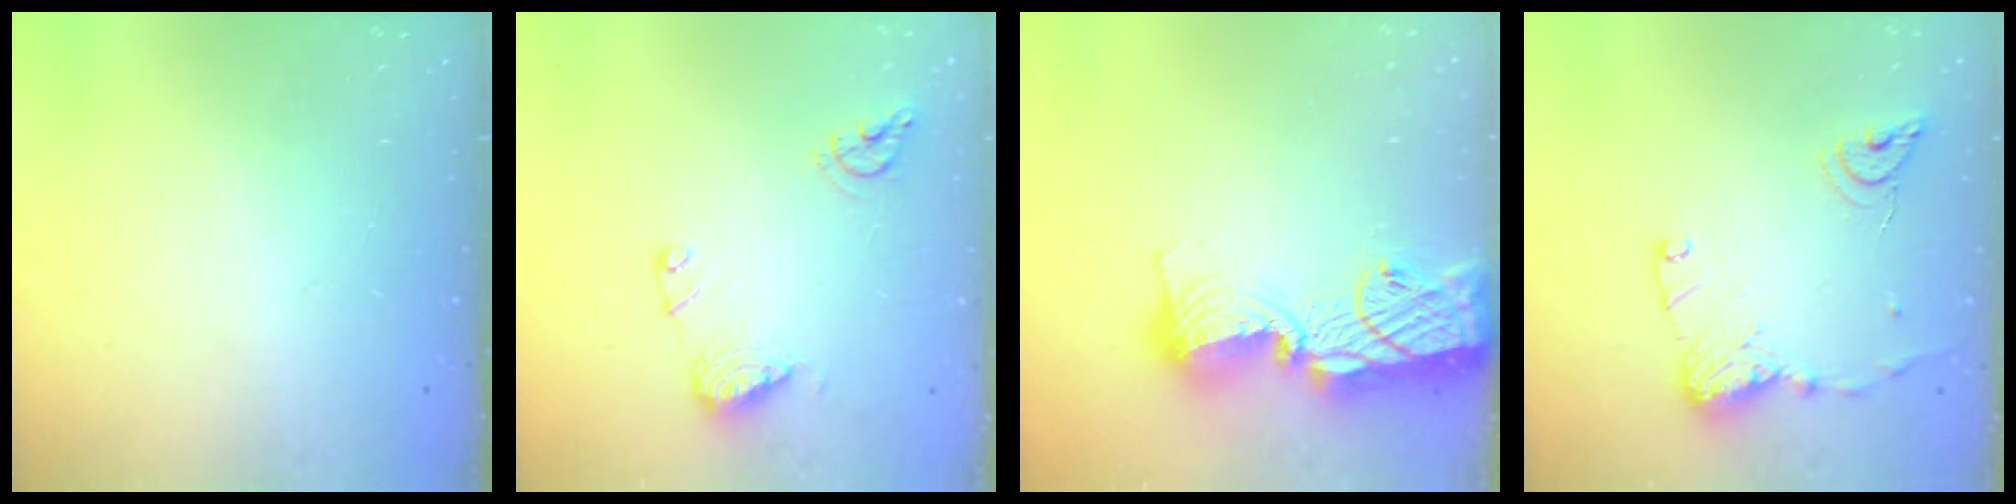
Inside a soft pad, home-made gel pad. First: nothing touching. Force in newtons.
{"total": 10.5, "press": 10.4, "slide": 1.1}
{"total": 17.5, "press": 17.4, "slide": 1.3}
{"total": 12.7, "press": 12.6, "slide": 1.4}